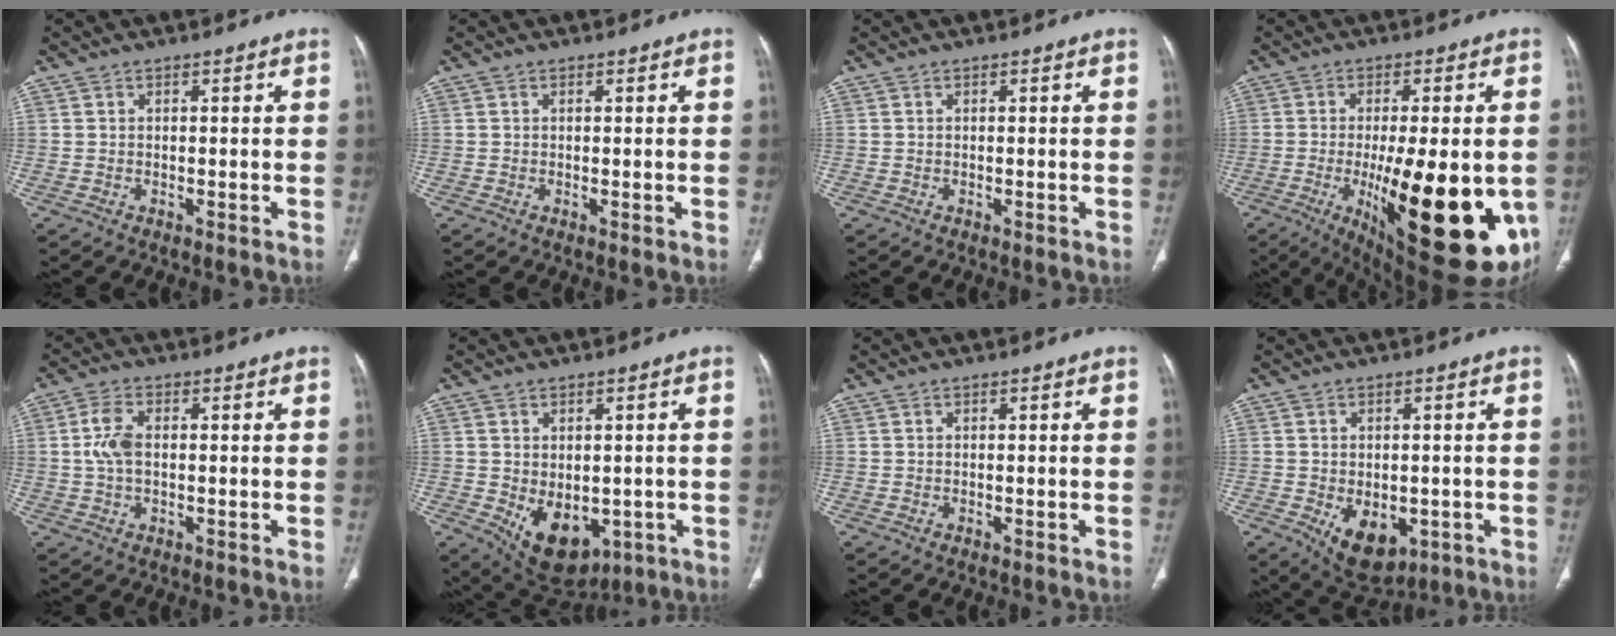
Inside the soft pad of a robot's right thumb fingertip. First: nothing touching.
{"total": 0.0}
{"total": 0.0}
{"total": 26.7, "force": [-6.1, 9.0, 24.4], "torque": [-0.294, -0.034, -0.062]}
{"total": 5.0, "force": [0.2, 2.7, 4.2], "torque": [-0.101, 0.009, 0.001]}
{"total": 11.4, "force": [-2.9, 7.6, 7.9], "torque": [-0.092, -0.009, -0.017]}
{"total": 0.0}
{"total": 9.3, "force": [-2.9, 6.0, 6.5], "torque": [-0.077, -0.003, -0.025]}